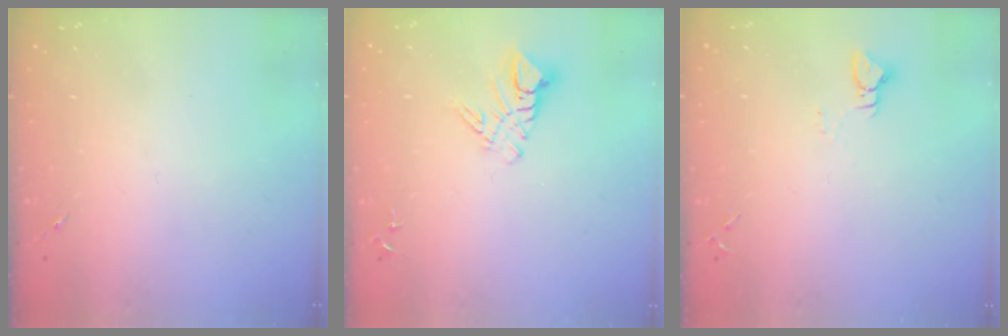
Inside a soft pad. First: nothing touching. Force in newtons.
{"total": 8.9, "press": 8.8, "slide": 0.9}
{"total": 3.0, "press": 3.0, "slide": 0.3}